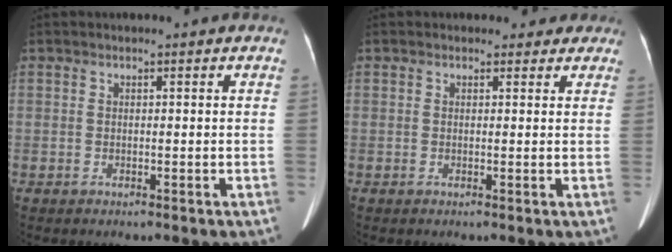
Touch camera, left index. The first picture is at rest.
{"total": 2.9, "force": [2.3, 1.8, 0.1], "torque": [0.013, -0.001, 0.014]}